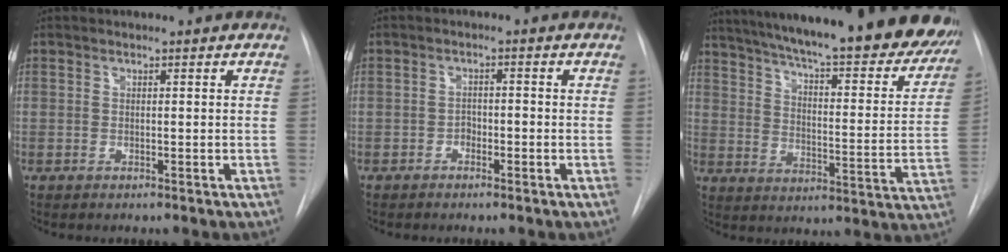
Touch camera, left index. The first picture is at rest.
{"total": 1.7, "force": [-1.4, 0.8, 0.5], "torque": [-0.006, 0.000, -0.025]}
{"total": 32.8, "force": [27.6, 5.9, 16.7], "torque": [-0.246, -0.064, 0.349]}